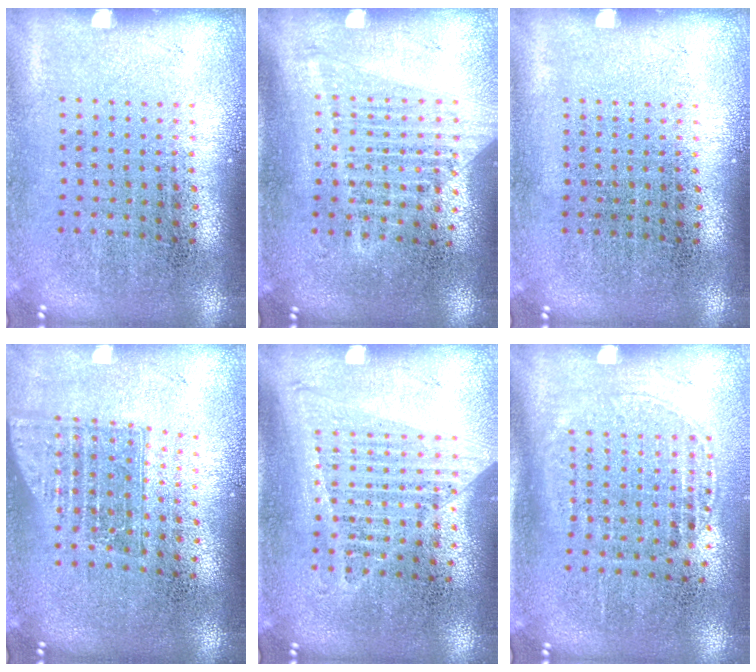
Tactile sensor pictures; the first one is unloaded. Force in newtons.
{"total": 1.5, "press": 1.4, "slide": 0.5}
{"total": 0.0}
{"total": 1.5, "press": 1.2, "slide": 1.0}
{"total": 1.3, "press": 1.2, "slide": 0.6}
{"total": 1.4, "press": 1.2, "slide": 0.8}